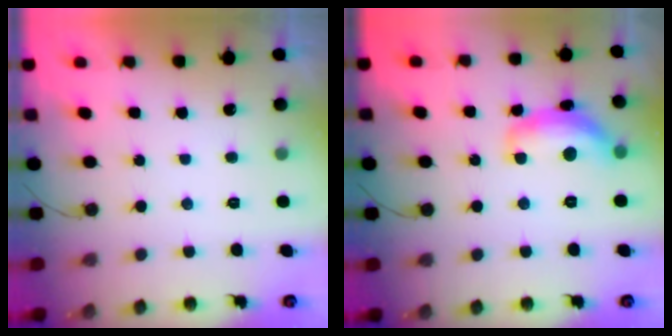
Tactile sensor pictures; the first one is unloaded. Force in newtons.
{"total": 13.4, "press": 13.3, "slide": 0.8}